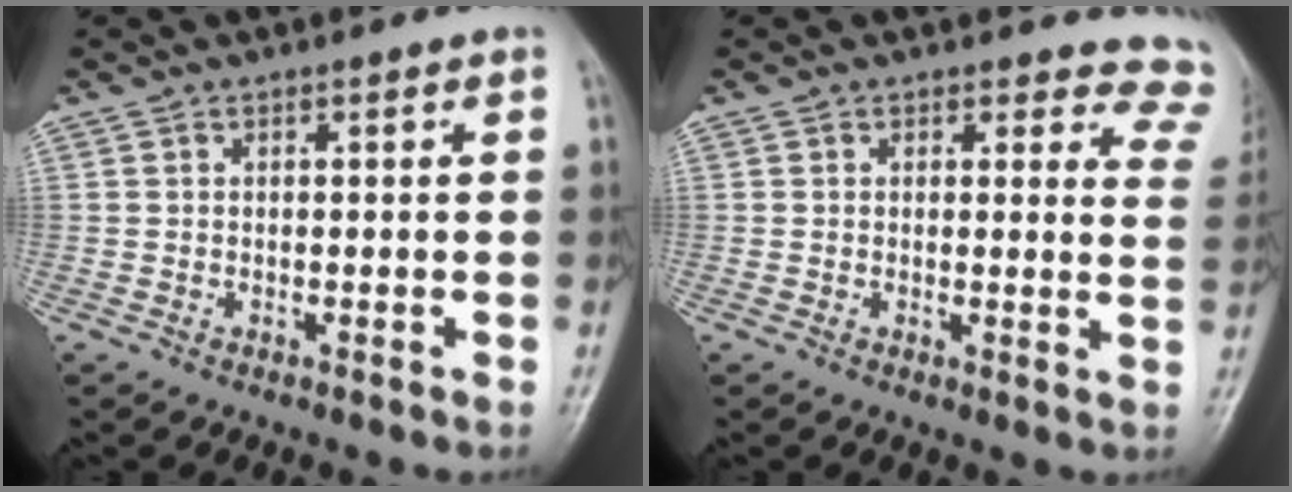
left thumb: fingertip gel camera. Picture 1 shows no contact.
{"total": 9.6, "force": [9.0, 3.4, 0.5], "torque": [0.057, -0.063, 0.057]}